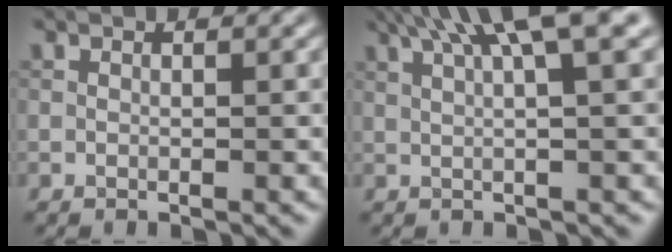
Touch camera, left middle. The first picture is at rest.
{"total": 7.3, "force": [3.6, 1.3, 6.2], "torque": [-0.073, 0.026, 0.051]}